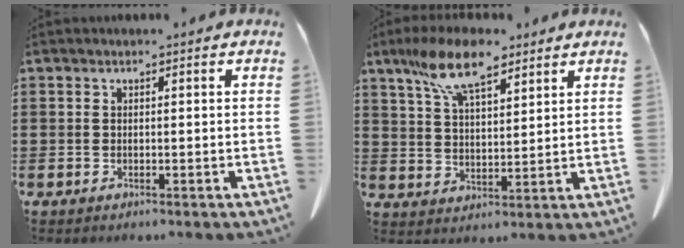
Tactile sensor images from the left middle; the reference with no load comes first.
{"total": 10.8, "force": [7.6, 3.7, 6.7], "torque": [-0.150, -0.007, 0.142]}